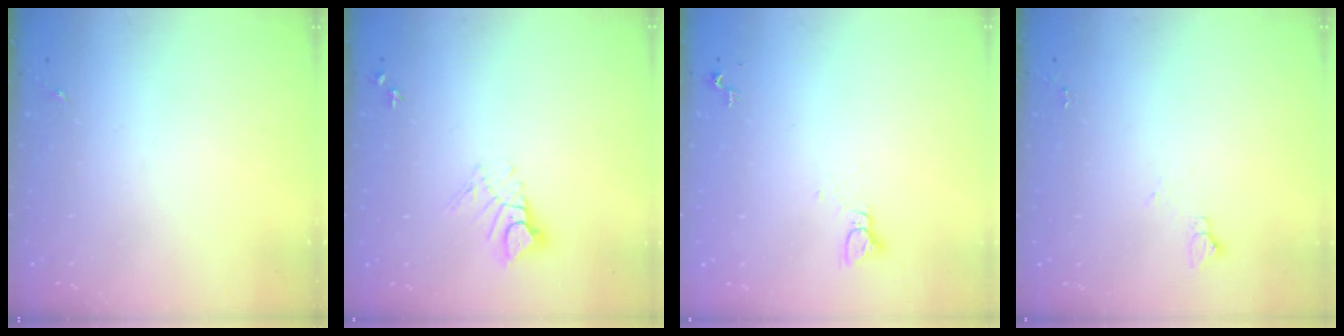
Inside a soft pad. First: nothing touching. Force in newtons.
{"total": 7.4, "press": 7.3, "slide": 0.9}
{"total": 2.2, "press": 2.2, "slide": 0.1}
{"total": 3.6, "press": 3.6, "slide": 0.5}